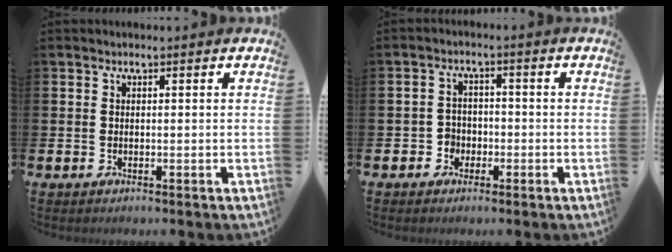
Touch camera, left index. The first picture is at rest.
{"total": 2.7, "force": [-1.5, 2.1, 0.4], "torque": [-0.022, 0.009, -0.035]}